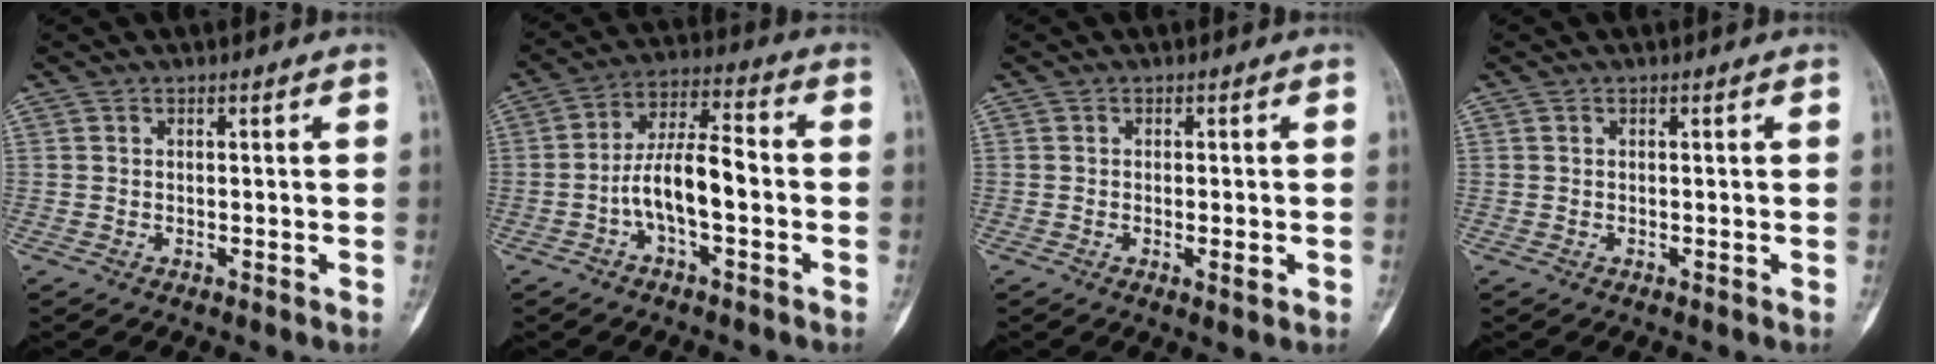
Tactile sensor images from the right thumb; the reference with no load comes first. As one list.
[{"total": 10.5, "force": [-2.4, 4.1, 9.4], "torque": [-0.171, 0.043, -0.048]}, {"total": 2.3, "force": [-0.6, 0.7, 2.1], "torque": [-0.035, -0.004, -0.007]}, {"total": 0.0}]